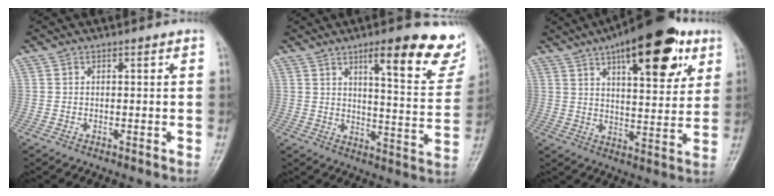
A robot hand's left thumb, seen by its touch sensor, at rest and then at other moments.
{"total": 16.9, "force": [10.6, 4.1, 12.5], "torque": [-0.121, -0.061, 0.140]}
{"total": 20.5, "force": [10.5, 8.0, 15.7], "torque": [-0.196, -0.024, 0.157]}